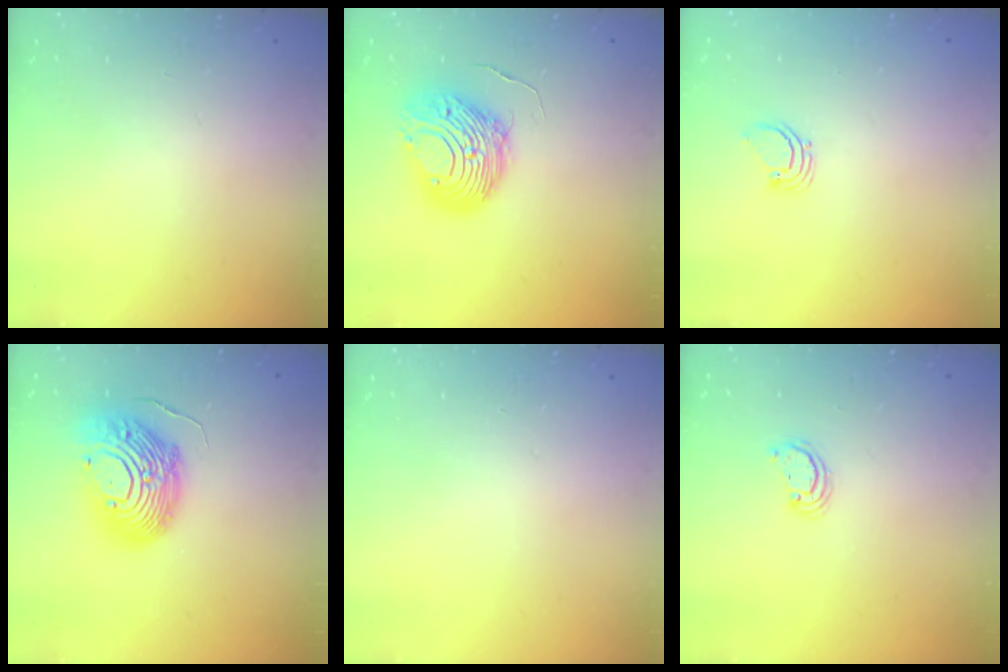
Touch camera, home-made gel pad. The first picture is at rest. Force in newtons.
{"total": 10.6, "press": 10.5, "slide": 1.4}
{"total": 2.3, "press": 2.3, "slide": 0.1}
{"total": 18.0, "press": 17.9, "slide": 1.9}
{"total": 0.0}
{"total": 2.6, "press": 2.6, "slide": 0.2}